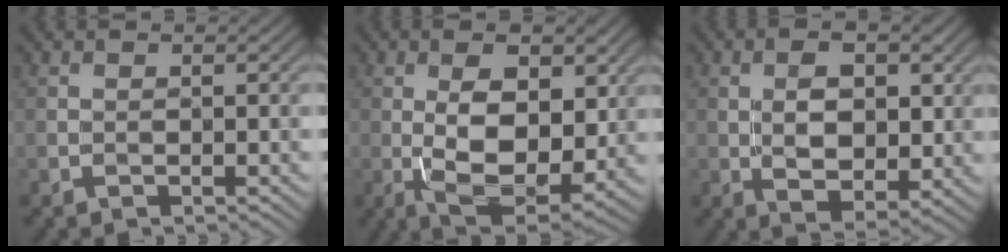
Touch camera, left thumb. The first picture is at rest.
{"total": 9.1, "force": [1.3, 4.5, 7.8], "torque": [-0.138, -0.009, 0.025]}
{"total": 5.5, "force": [1.3, 3.1, 4.4], "torque": [-0.076, -0.007, 0.024]}